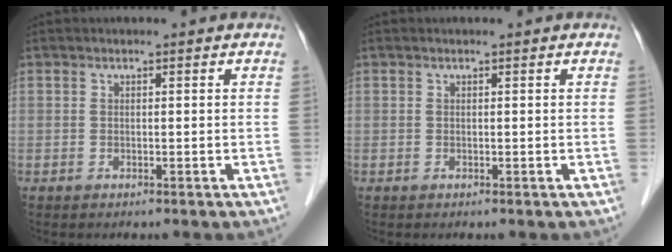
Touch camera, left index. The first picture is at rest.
{"total": 0.0}